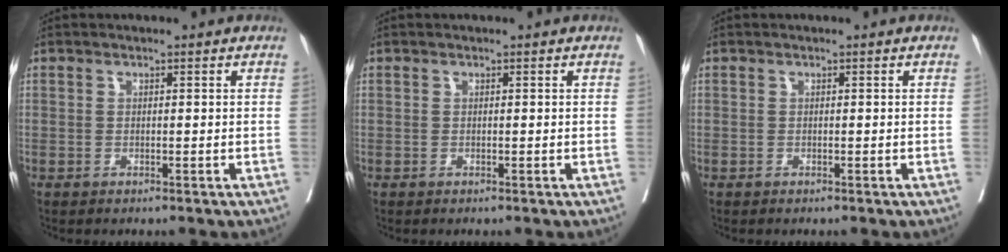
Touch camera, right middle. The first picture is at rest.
{"total": 0.0}
{"total": 0.0}